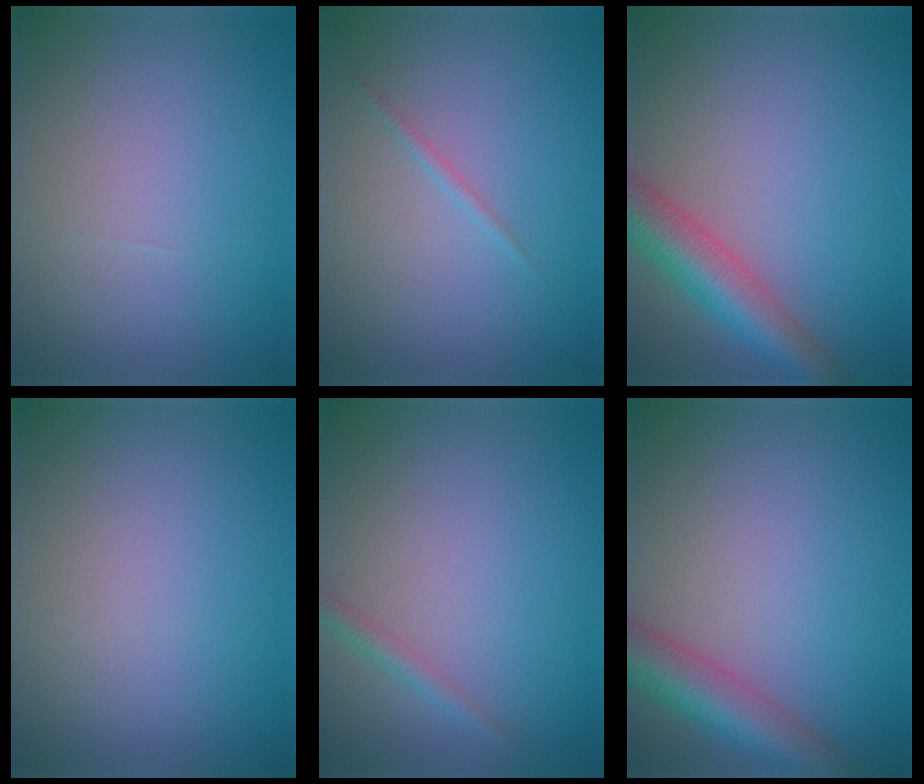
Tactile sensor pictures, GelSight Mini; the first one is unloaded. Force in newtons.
{"total": 0.6, "press": 0.6, "slide": 0.1}
{"total": 5.7, "press": 5.7, "slide": 0.2}
{"total": 0.0}
{"total": 1.3, "press": 1.3, "slide": 0.1}
{"total": 5.8, "press": 5.8, "slide": 0.3}